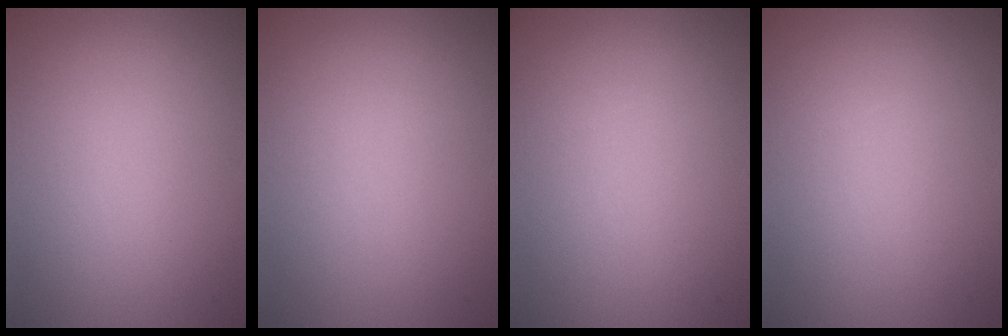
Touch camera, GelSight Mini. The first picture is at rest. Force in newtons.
{"total": 0.0}
{"total": 0.0}
{"total": 0.0}